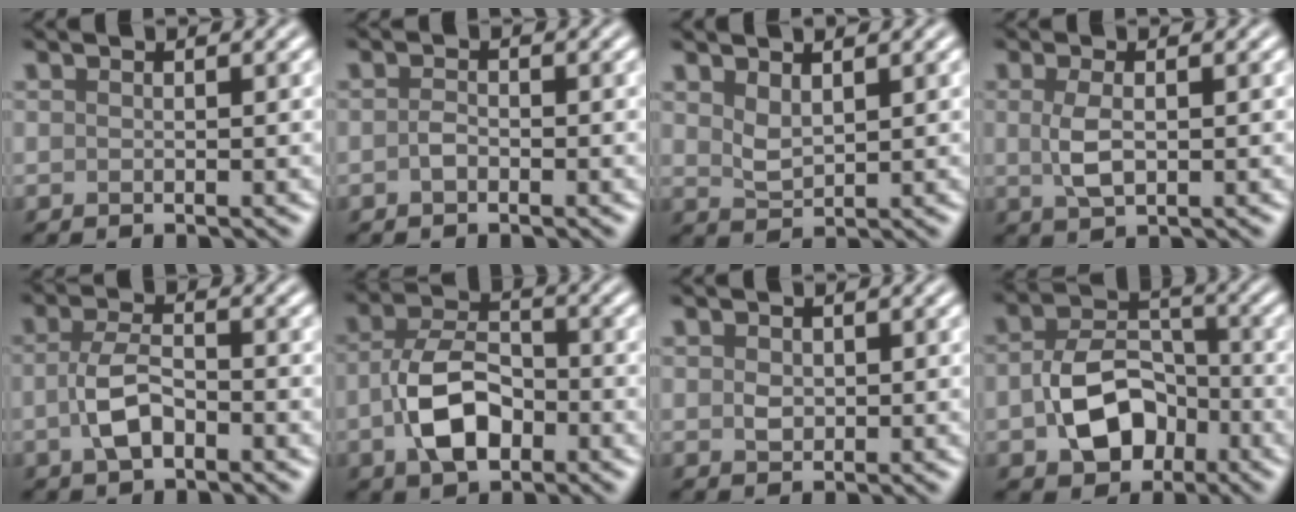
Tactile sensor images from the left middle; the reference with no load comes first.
{"total": 1.1, "force": [-0.5, 0.6, 0.8], "torque": [-0.018, 0.001, -0.012]}
{"total": 1.9, "force": [1.0, 1.0, 1.3], "torque": [-0.031, -0.003, 0.026]}
{"total": 2.8, "force": [0.1, 1.3, 2.4], "torque": [-0.060, -0.003, 0.003]}
{"total": 3.7, "force": [-1.1, 1.9, 3.0], "torque": [-0.062, 0.002, -0.026]}
{"total": 6.5, "force": [-1.8, 4.0, 4.8], "torque": [-0.096, -0.001, -0.036]}
{"total": 1.3, "force": [0.0, 1.1, 0.7], "torque": [-0.015, -0.002, 0.000]}
{"total": 7.3, "force": [-2.1, 5.1, 4.8], "torque": [-0.088, -0.007, -0.032]}